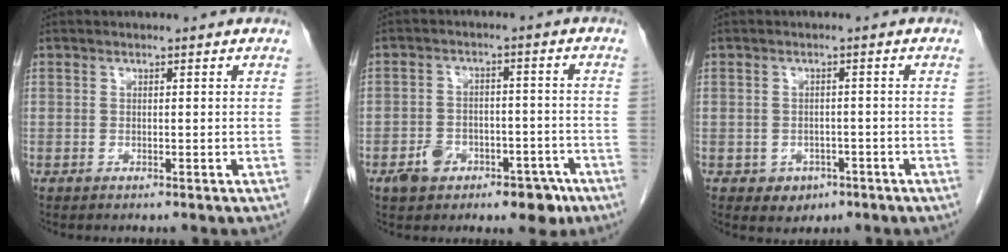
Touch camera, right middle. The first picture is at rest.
{"total": 8.1, "force": [-4.7, 4.9, 4.4], "torque": [-0.059, 0.022, -0.062]}
{"total": 3.2, "force": [-1.6, 2.6, 1.0], "torque": [-0.010, 0.008, -0.010]}